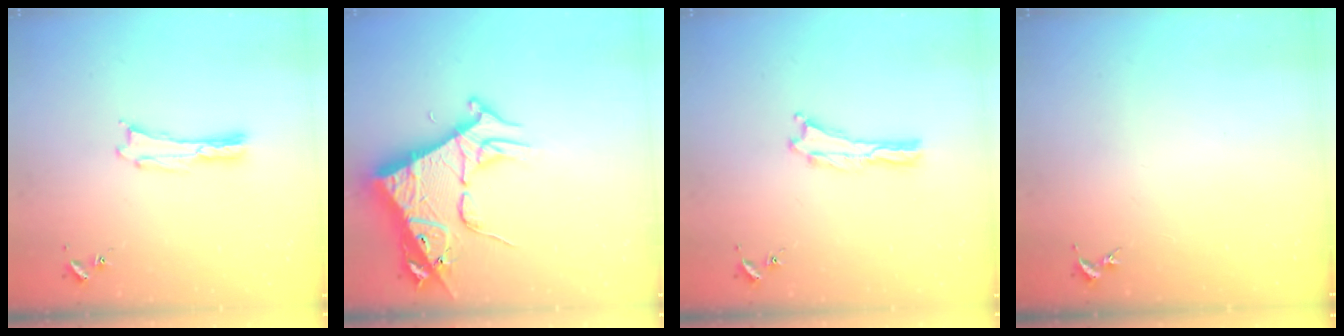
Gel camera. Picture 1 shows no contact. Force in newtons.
{"total": 10.3, "press": 10.2, "slide": 1.3}
{"total": 0.0}
{"total": 0.0}